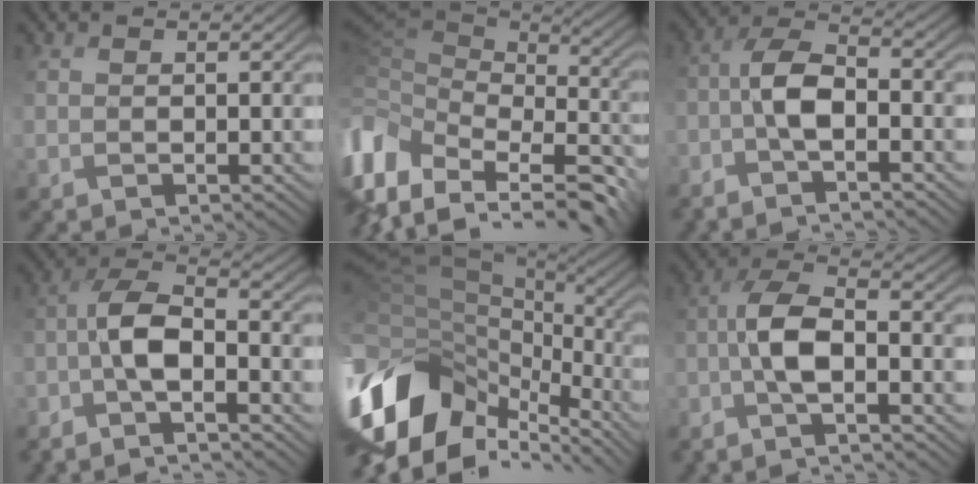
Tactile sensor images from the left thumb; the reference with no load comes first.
{"total": 13.9, "force": [-4.7, 8.5, 9.9], "torque": [-0.273, -0.013, -0.073]}
{"total": 5.9, "force": [-2.5, 2.0, 4.9], "torque": [-0.096, 0.010, -0.062]}
{"total": 6.5, "force": [-3.1, 2.2, 5.2], "torque": [-0.104, 0.008, -0.077]}
{"total": 15.5, "force": [-5.4, 9.9, 10.7], "torque": [-0.278, 0.000, -0.094]}
{"total": 6.7, "force": [-2.2, 2.1, 6.0], "torque": [-0.119, 0.012, -0.056]}